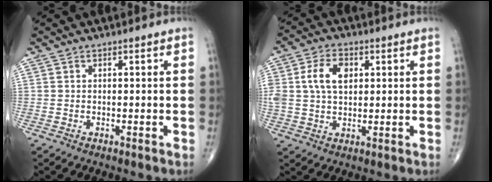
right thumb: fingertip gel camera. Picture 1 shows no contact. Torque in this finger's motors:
{"motor_torque": [0.70, 0.88, 0.81, 0.14, 0.34]}